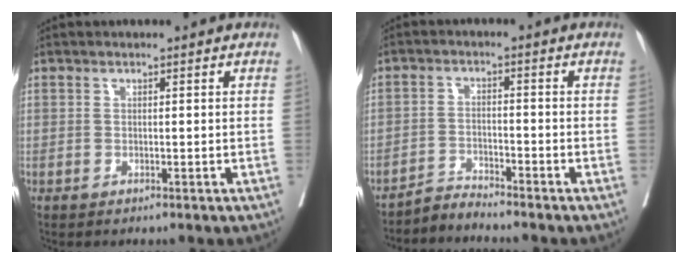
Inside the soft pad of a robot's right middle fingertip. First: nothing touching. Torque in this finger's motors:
{"motor_torque": [-0.03, 0.05, -0.02, 0.01]}